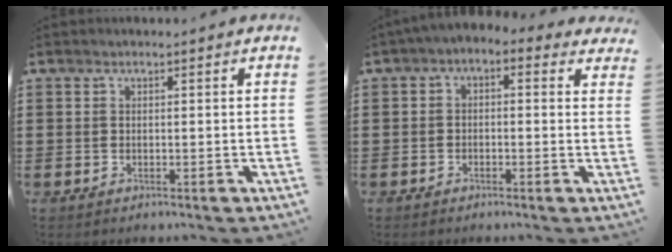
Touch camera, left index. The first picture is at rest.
{"total": 1.8, "force": [-1.4, 0.7, 0.9], "torque": [-0.018, 0.008, -0.033]}